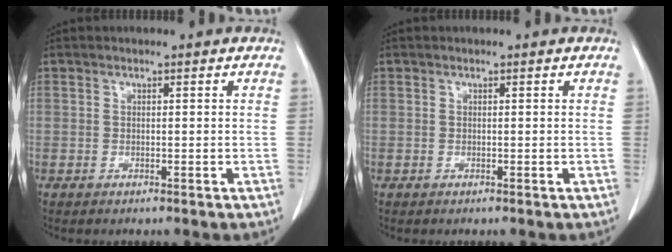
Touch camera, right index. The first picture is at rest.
{"total": 0.0}